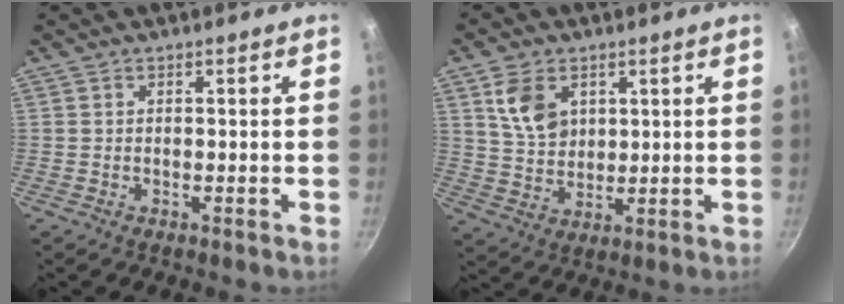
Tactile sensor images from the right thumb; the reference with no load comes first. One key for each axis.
{"total": 8.4, "fx": 3.3, "fy": 5.9, "fz": 4.9, "tx": -0.069, "ty": -0.017, "tz": 0.068}